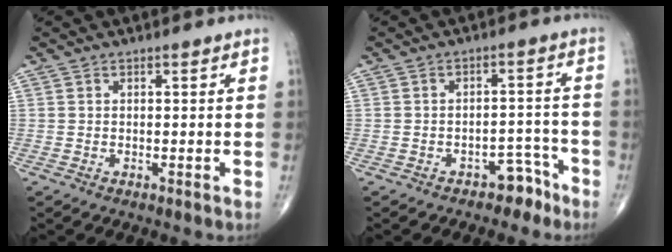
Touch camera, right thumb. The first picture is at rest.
{"total": 4.7, "force": [-3.4, 2.8, 1.5], "torque": [-0.002, 0.048, -0.045]}